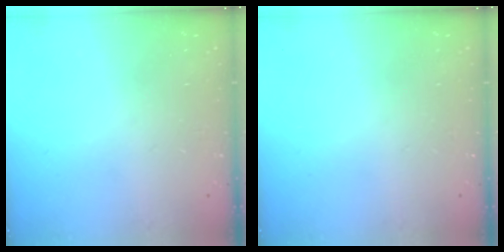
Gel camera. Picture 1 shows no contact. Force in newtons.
{"total": 0.0}